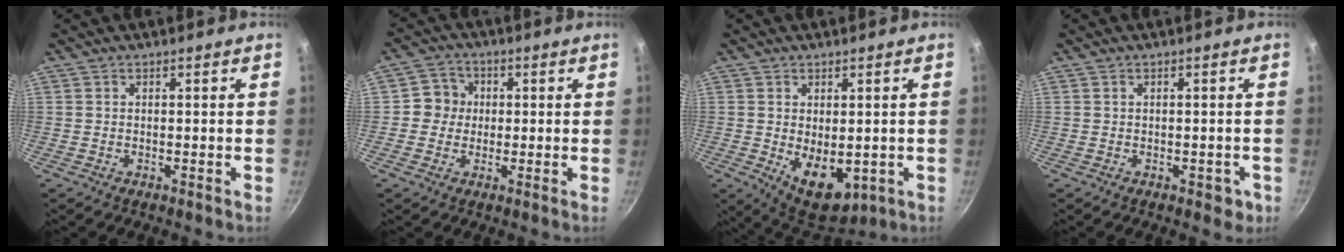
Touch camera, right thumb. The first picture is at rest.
{"total": 5.6, "force": [0.1, 5.3, 1.7], "torque": [0.001, 0.010, -0.008]}
{"total": 10.3, "force": [-2.1, 5.9, 8.2], "torque": [-0.109, -0.012, -0.009]}
{"total": 2.2, "force": [-1.1, 1.4, 1.4], "torque": [0.001, 0.004, -0.011]}